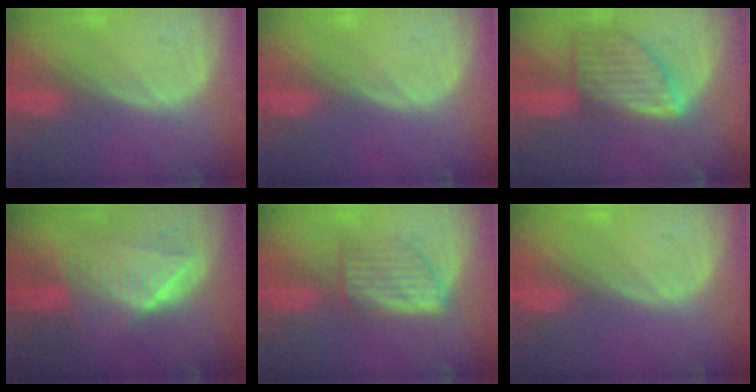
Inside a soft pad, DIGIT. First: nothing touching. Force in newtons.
{"total": 0.0}
{"total": 8.2, "press": 7.4, "slide": 3.5}
{"total": 7.7, "press": 7.7, "slide": 0.3}
{"total": 5.2, "press": 5.2, "slide": 0.3}
{"total": 0.0}